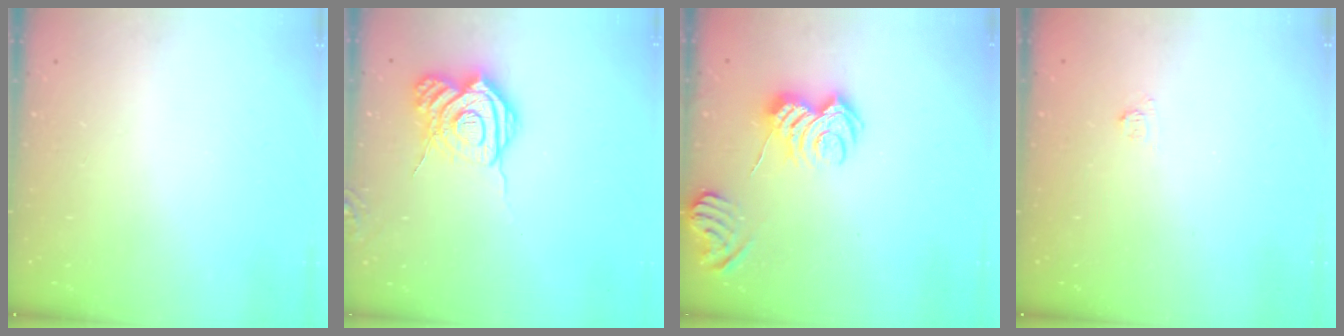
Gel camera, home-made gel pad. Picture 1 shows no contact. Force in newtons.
{"total": 14.1, "press": 14.0, "slide": 1.3}
{"total": 5.7, "press": 5.7, "slide": 0.5}
{"total": 2.2, "press": 2.1, "slide": 0.9}